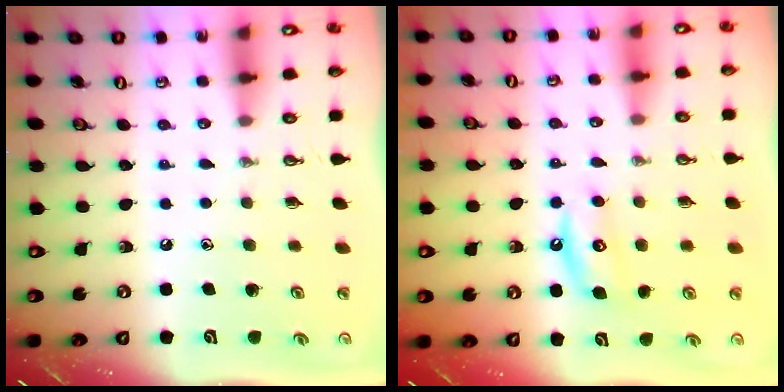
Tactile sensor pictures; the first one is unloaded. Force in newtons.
{"total": 7.7, "press": 7.7, "slide": 0.5}